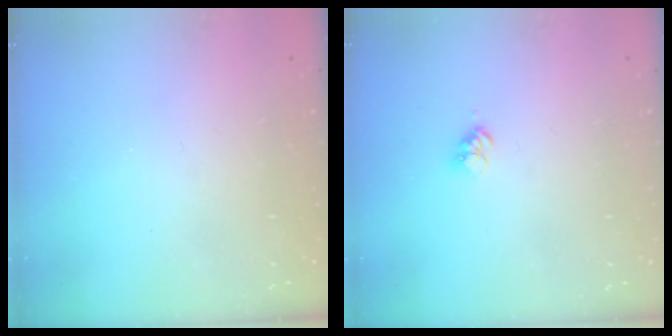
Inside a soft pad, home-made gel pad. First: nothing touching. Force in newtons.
{"total": 3.0, "press": 3.0, "slide": 0.4}